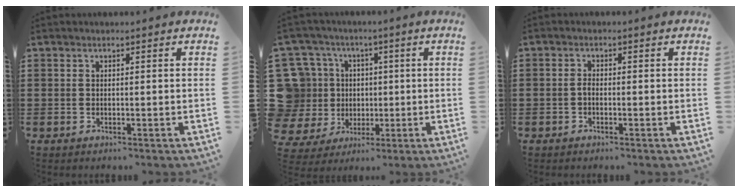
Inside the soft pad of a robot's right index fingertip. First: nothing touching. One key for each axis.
{"total": 11.1, "fx": 1.1, "fy": 10.7, "fz": 2.7, "tx": -0.115, "ty": -0.010, "tz": 0.034}
{"total": 1.1, "fx": -0.5, "fy": 0.4, "fz": 0.8, "tx": -0.017, "ty": -0.001, "tz": -0.010}